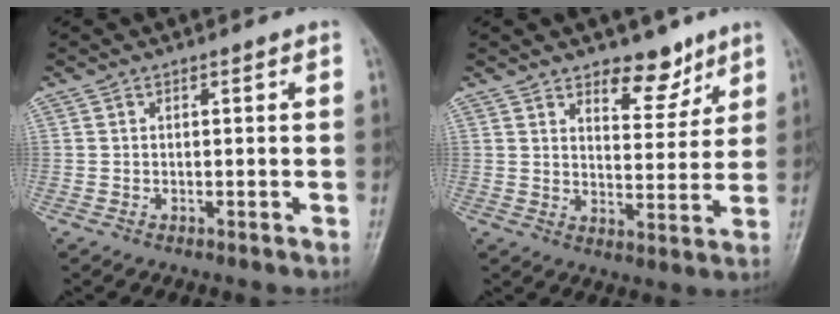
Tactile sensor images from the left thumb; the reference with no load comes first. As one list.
[{"total": 7.9, "force": [5.6, 3.9, 4.1], "torque": [-0.026, -0.039, 0.085]}]